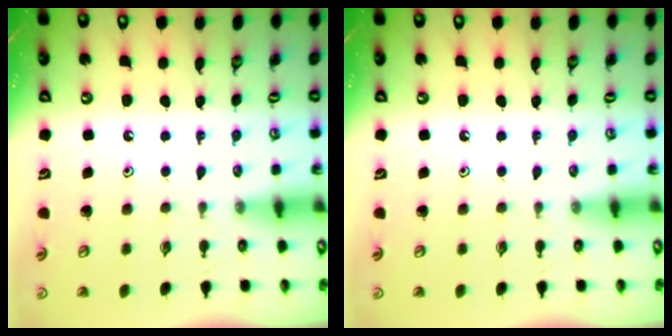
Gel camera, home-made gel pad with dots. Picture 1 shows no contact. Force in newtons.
{"total": 0.0}